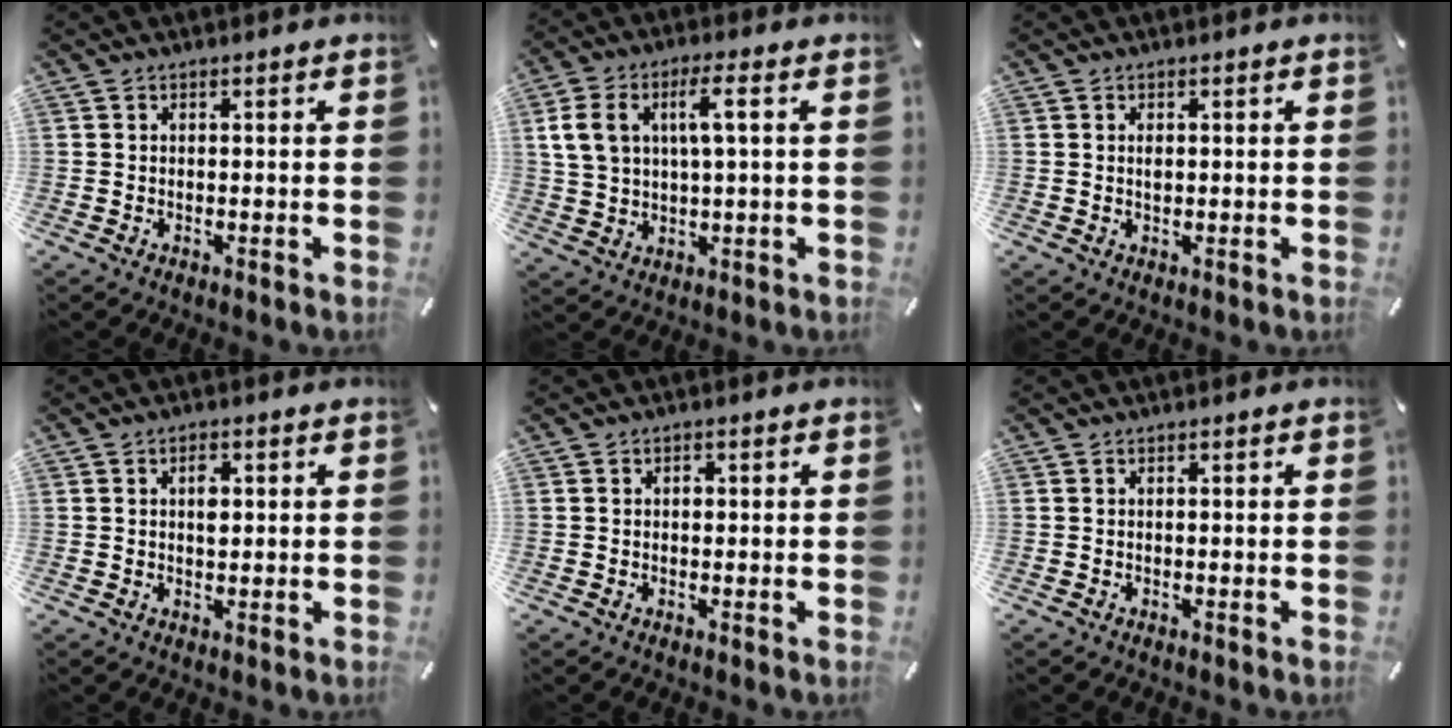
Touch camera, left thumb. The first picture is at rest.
{"total": 8.2, "force": [2.6, 4.1, 6.7], "torque": [-0.149, 0.007, 0.042]}
{"total": 1.2, "force": [0.2, 0.7, 1.0], "torque": [-0.021, 0.002, 0.003]}
{"total": 3.0, "force": [0.6, 1.7, 2.3], "torque": [-0.033, 0.000, 0.006]}
{"total": 1.2, "force": [0.1, 0.9, 0.7], "torque": [-0.008, 0.002, -0.002]}
{"total": 0.0}